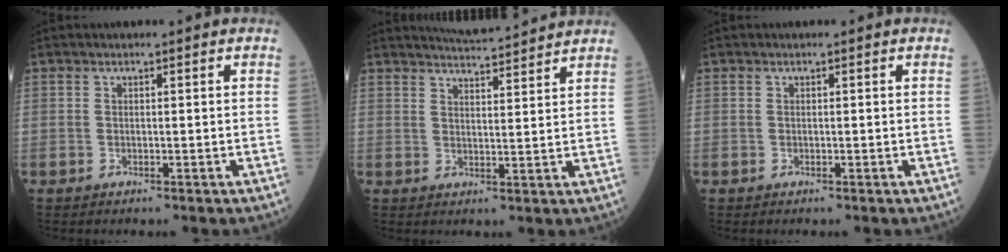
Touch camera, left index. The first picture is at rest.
{"total": 7.8, "force": [7.6, 0.0, 1.8], "torque": [-0.041, 0.010, 0.107]}
{"total": 0.0}